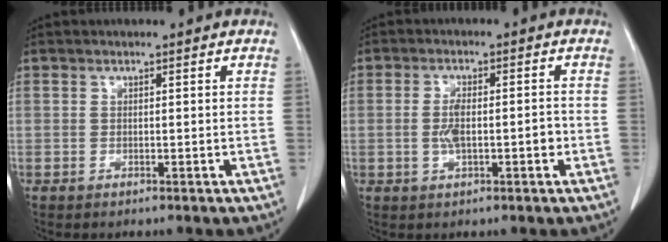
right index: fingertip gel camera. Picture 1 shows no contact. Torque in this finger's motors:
{"motor_torque": [0.56, -0.16, 0.31, 0.08]}